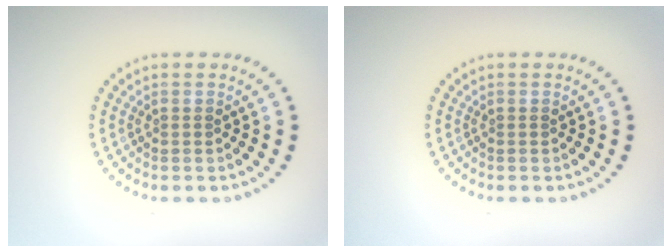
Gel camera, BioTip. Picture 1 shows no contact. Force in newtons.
{"total": 0.0}